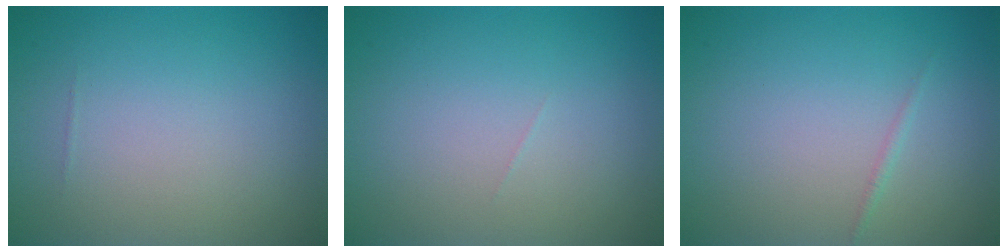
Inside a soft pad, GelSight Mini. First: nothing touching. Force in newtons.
{"total": 0.0}
{"total": 0.5, "press": 0.5, "slide": 0.0}